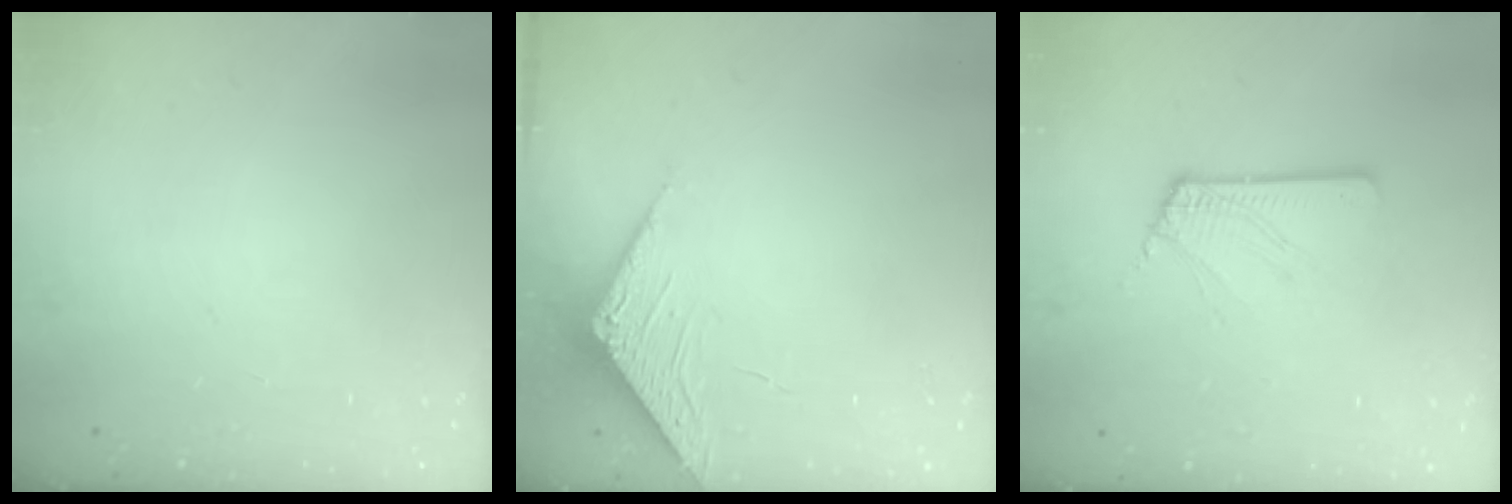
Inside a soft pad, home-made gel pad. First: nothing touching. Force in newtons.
{"total": 6.9, "press": 6.9, "slide": 0.5}
{"total": 2.5, "press": 2.5, "slide": 0.3}